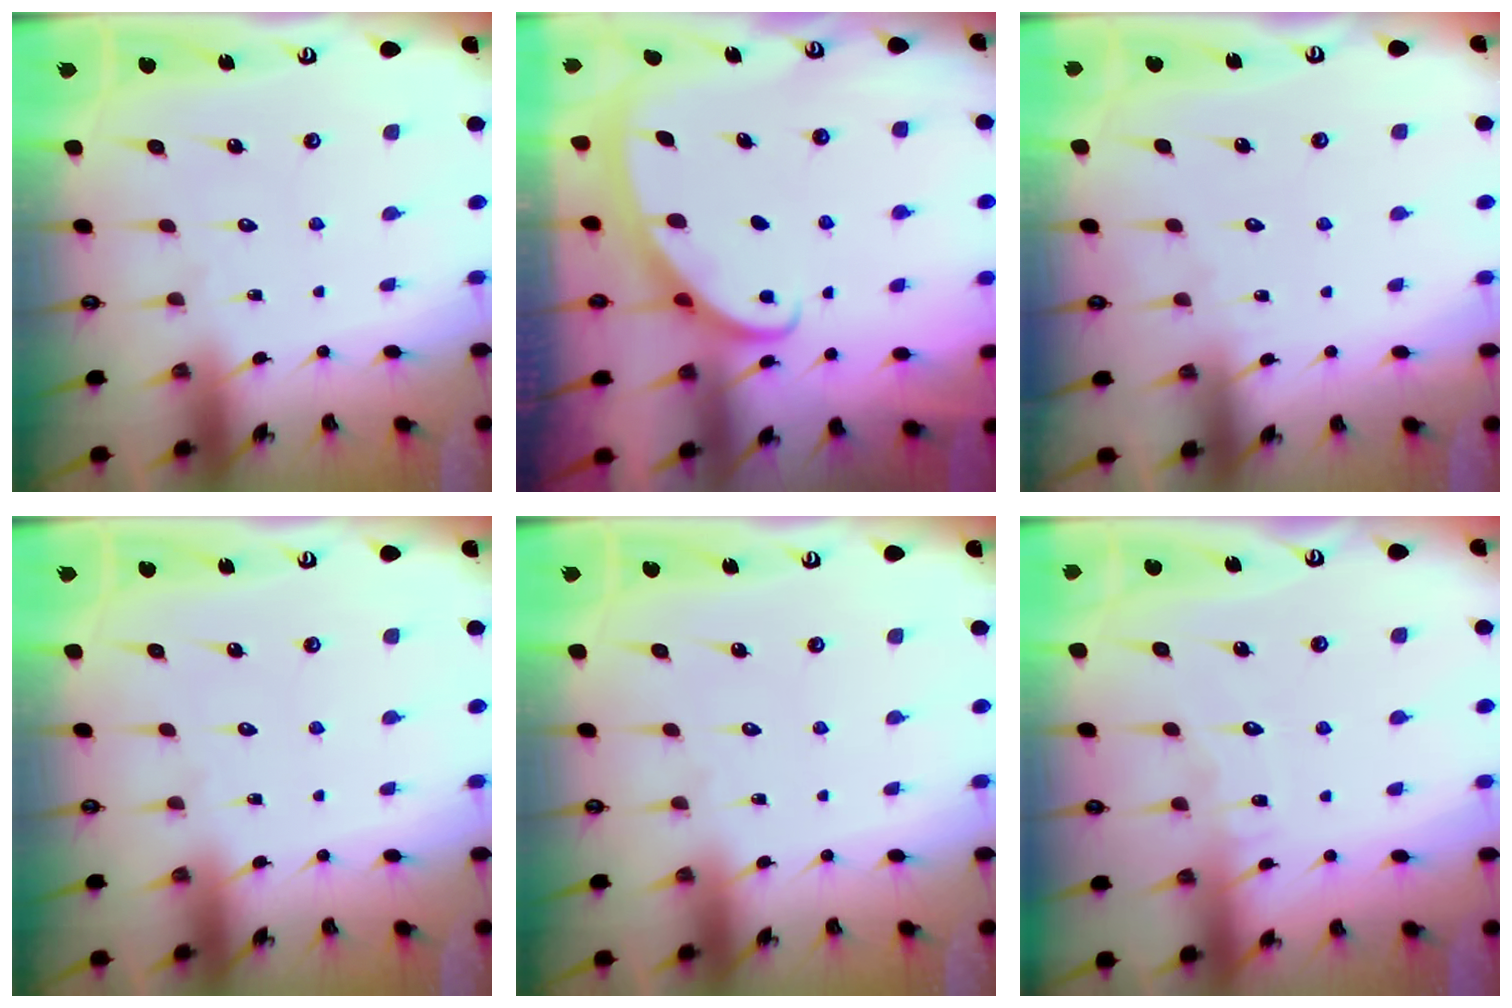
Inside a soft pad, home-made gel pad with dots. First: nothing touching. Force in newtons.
{"total": 2.7, "press": 2.6, "slide": 0.3}
{"total": 1.5, "press": 1.5, "slide": 0.3}
{"total": 0.0}
{"total": 0.0}
{"total": 4.6, "press": 4.5, "slide": 0.4}